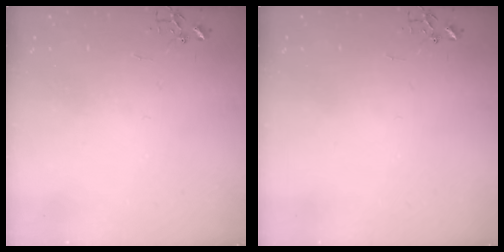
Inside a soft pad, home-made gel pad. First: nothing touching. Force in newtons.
{"total": 0.0}